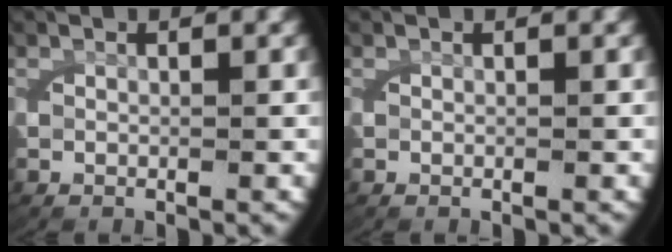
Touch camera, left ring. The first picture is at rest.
{"total": 0.0}